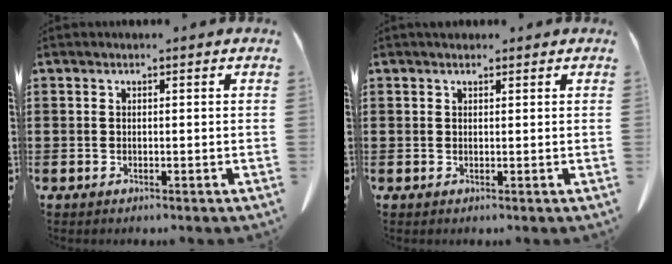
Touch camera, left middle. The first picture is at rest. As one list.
[{"total": 0.8, "force": [0.7, 0.4, 0.2], "torque": [-0.005, 0.004, 0.013]}]